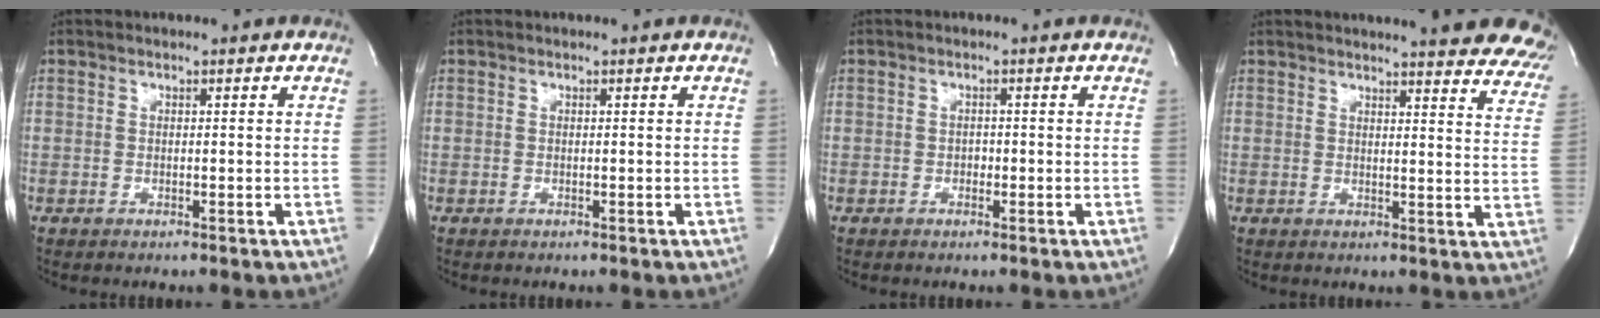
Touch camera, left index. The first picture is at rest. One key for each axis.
{"total": 0.0}
{"total": 0.8, "fx": -0.3, "fy": 0.6, "fz": 0.4, "tx": -0.004, "ty": 0.004, "tz": -0.006}
{"total": 23.3, "fx": 21.2, "fy": 3.7, "fz": 8.7, "tx": -0.109, "ty": -0.077, "tz": 0.222}